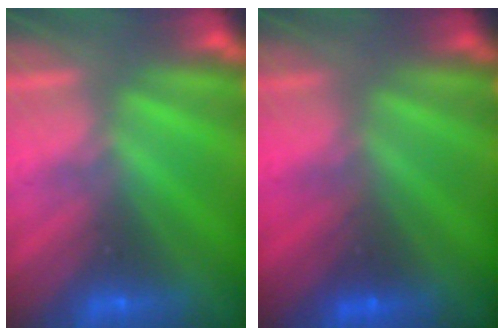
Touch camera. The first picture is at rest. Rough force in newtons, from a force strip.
{"total": 1.7}